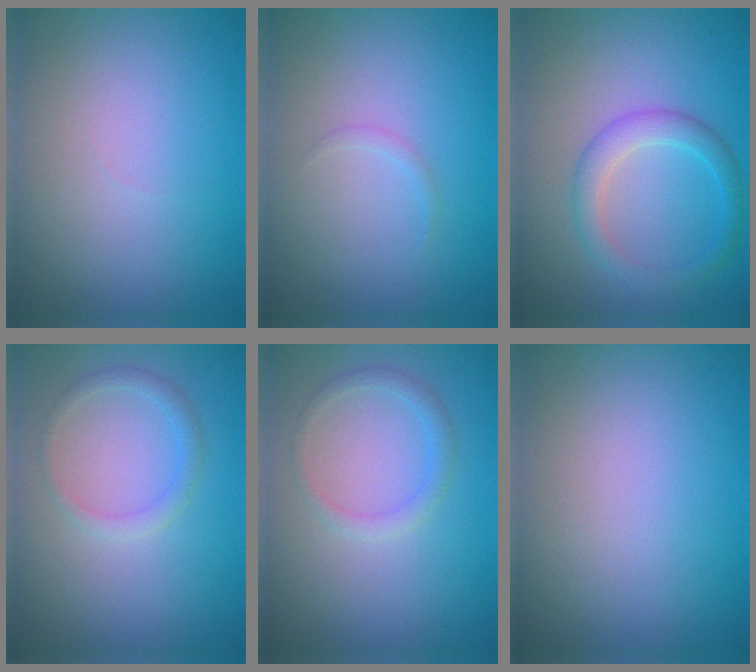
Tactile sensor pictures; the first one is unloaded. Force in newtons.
{"total": 0.5, "press": 0.5, "slide": 0.0}
{"total": 2.7, "press": 2.7, "slide": 0.1}
{"total": 1.5, "press": 1.5, "slide": 0.1}
{"total": 1.5, "press": 1.5, "slide": 0.1}
{"total": 0.0}